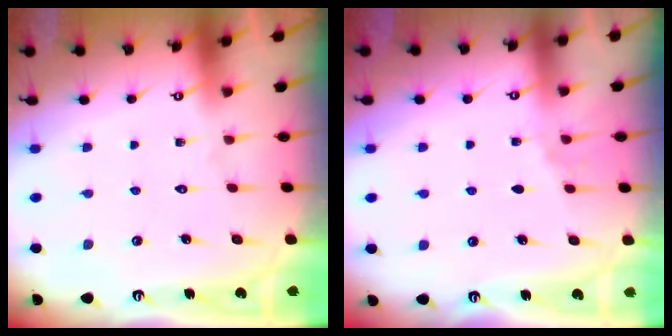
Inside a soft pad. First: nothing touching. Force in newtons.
{"total": 2.5, "press": 2.0, "slide": 1.6}